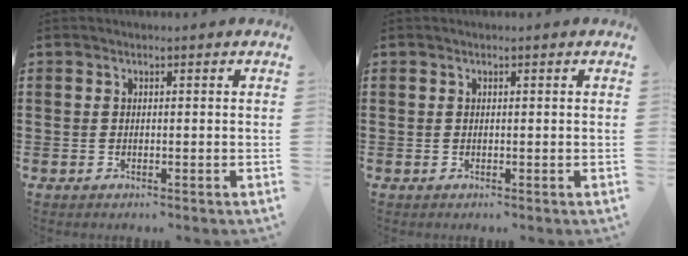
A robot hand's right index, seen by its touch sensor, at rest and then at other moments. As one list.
[{"total": 0.0}]